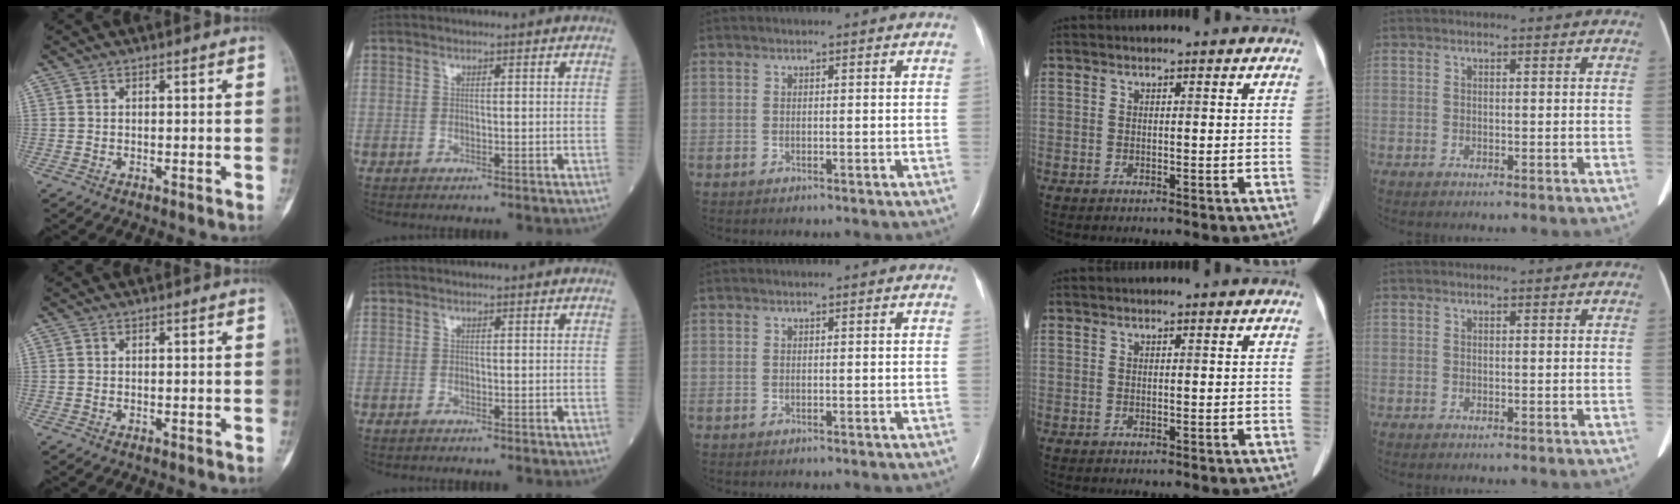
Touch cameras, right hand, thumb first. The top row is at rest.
{}